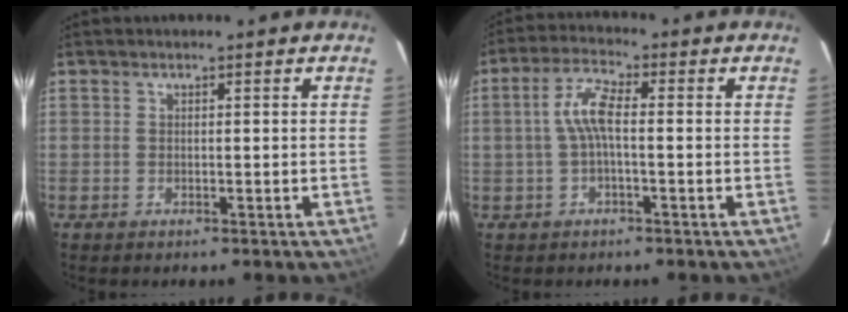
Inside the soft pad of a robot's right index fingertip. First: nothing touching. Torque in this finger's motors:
{"motor_torque": [0.57, -0.34, 0.42, 0.12]}